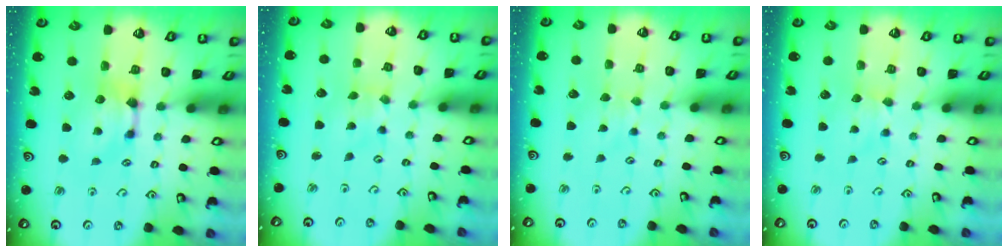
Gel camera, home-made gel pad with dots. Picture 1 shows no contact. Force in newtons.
{"total": 3.5, "press": 3.4, "slide": 0.7}
{"total": 3.4, "press": 3.4, "slide": 0.4}
{"total": 1.7, "press": 1.6, "slide": 0.5}